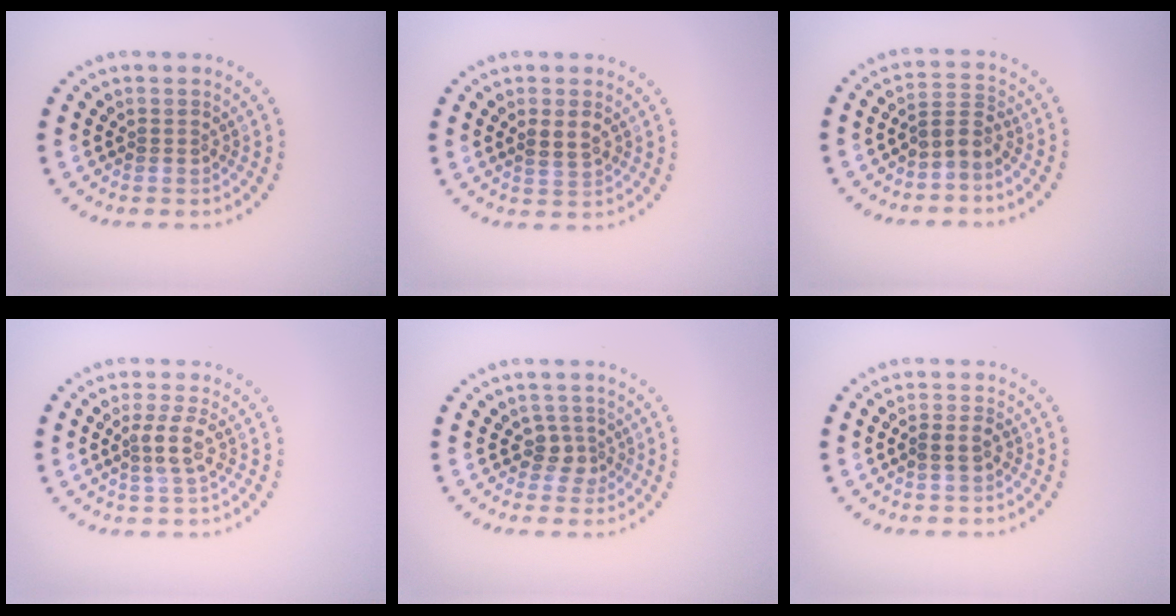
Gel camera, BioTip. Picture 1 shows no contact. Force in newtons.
{"total": 1.8, "press": 1.8, "slide": 0.2}
{"total": 2.3, "press": 1.5, "slide": 1.7}
{"total": 2.5, "press": 2.2, "slide": 1.1}
{"total": 1.8, "press": 1.3, "slide": 1.2}
{"total": 1.6, "press": 1.4, "slide": 0.8}